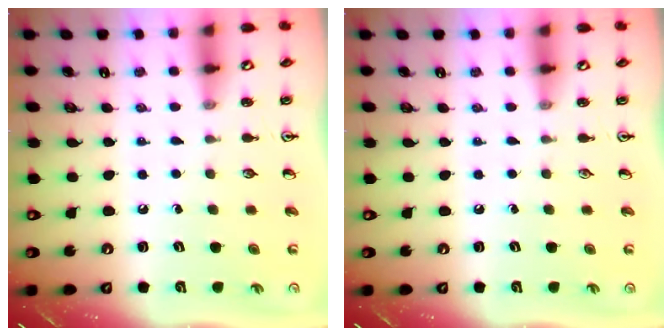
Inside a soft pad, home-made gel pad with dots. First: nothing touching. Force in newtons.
{"total": 0.0}